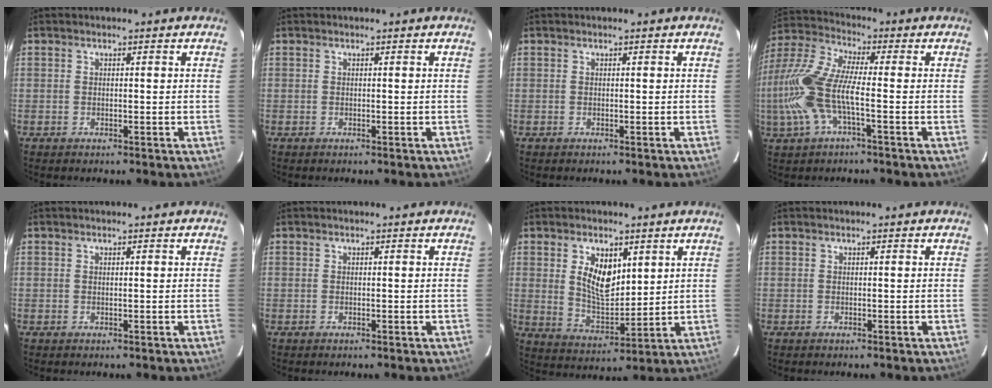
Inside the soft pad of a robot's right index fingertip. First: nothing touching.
{"total": 0.0}
{"total": 0.0}
{"total": 15.3, "force": [-3.3, 4.7, 14.2], "torque": [-0.299, -0.003, -0.067]}
{"total": 0.0}
{"total": 0.0}
{"total": 9.2, "force": [3.3, 5.1, 7.0], "torque": [-0.125, 0.003, 0.072]}
{"total": 0.0}